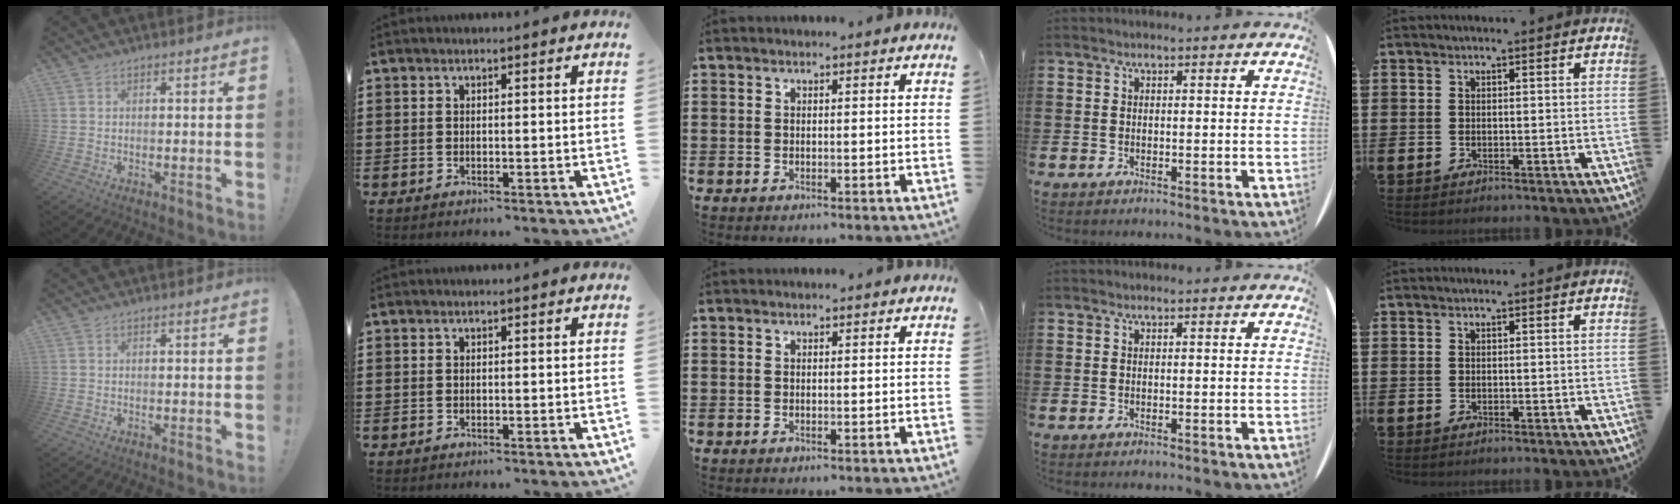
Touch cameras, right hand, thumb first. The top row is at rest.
{}